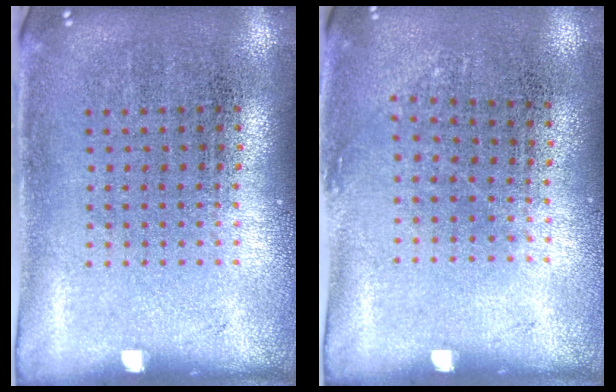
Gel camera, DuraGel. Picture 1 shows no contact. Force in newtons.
{"total": 0.8, "press": 0.7, "slide": 0.5}